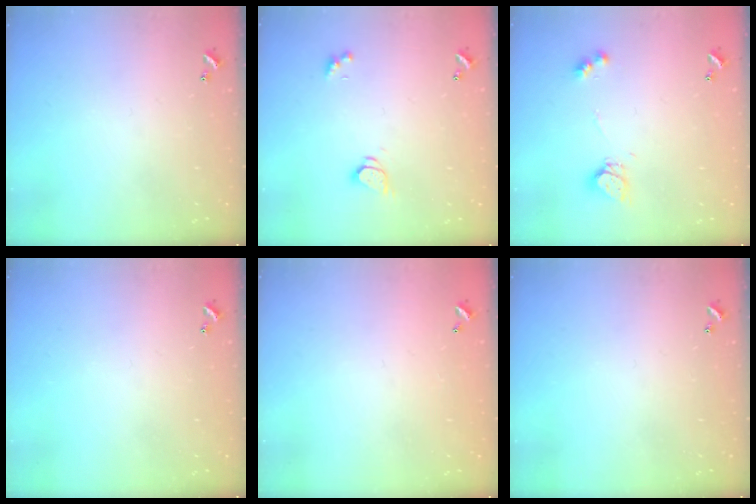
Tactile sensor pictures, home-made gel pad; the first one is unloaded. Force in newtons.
{"total": 1.8, "press": 1.8, "slide": 0.3}
{"total": 8.7, "press": 8.7, "slide": 1.0}
{"total": 0.0}
{"total": 2.9, "press": 2.9, "slide": 0.1}
{"total": 0.0}